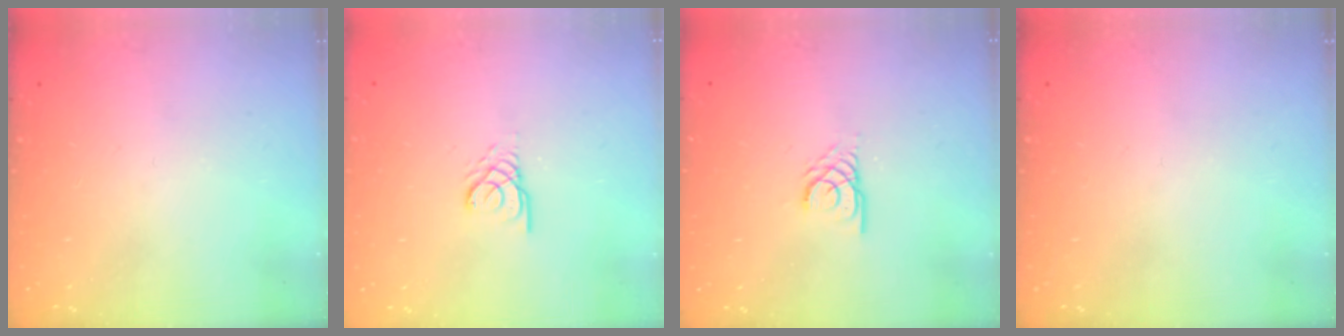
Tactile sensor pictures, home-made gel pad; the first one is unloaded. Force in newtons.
{"total": 2.4, "press": 2.4, "slide": 0.1}
{"total": 2.3, "press": 2.3, "slide": 0.1}
{"total": 0.0}